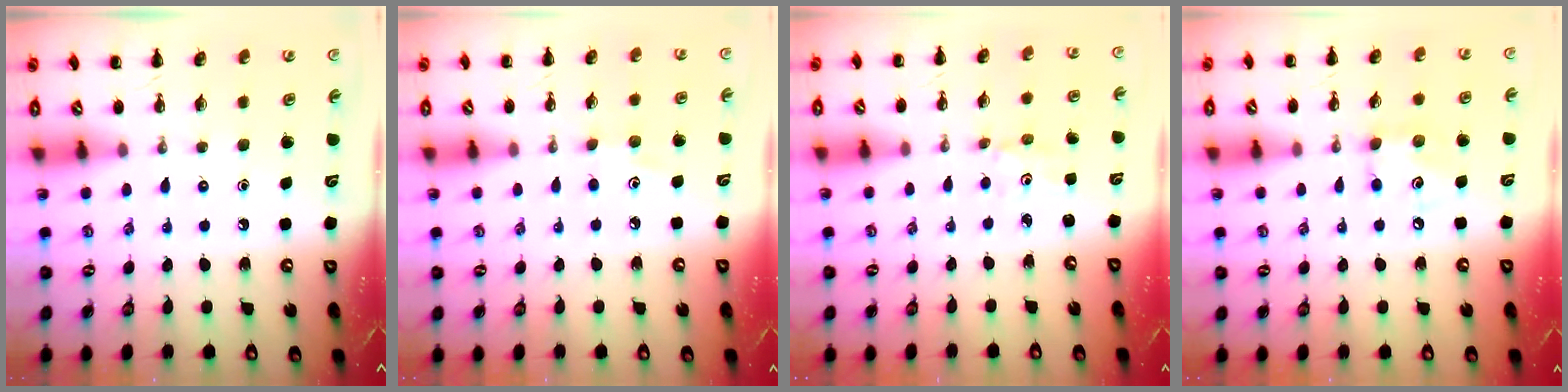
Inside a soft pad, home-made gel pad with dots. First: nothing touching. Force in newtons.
{"total": 2.9, "press": 2.8, "slide": 0.8}
{"total": 0.9, "press": 0.8, "slide": 0.4}
{"total": 6.0, "press": 5.9, "slide": 0.8}